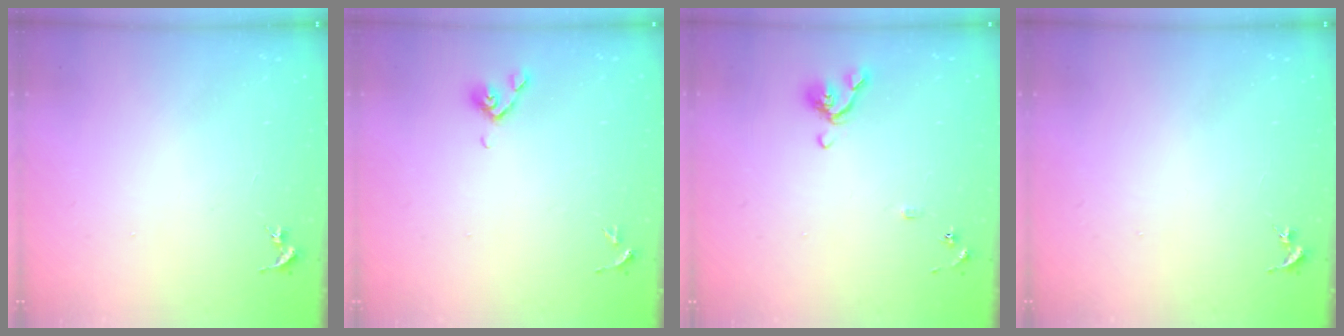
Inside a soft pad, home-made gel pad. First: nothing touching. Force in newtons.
{"total": 5.5, "press": 5.3, "slide": 1.5}
{"total": 7.9, "press": 7.7, "slide": 1.4}
{"total": 0.0}